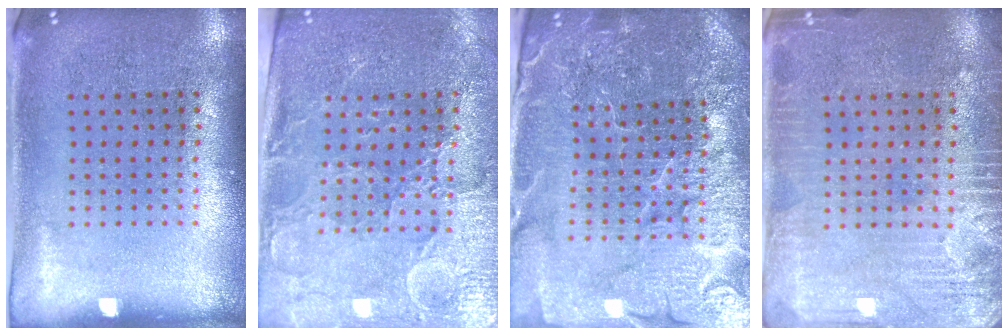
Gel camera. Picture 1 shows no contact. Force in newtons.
{"total": 3.5, "press": 3.3, "slide": 1.1}
{"total": 5.6, "press": 5.1, "slide": 2.3}
{"total": 3.9, "press": 3.9, "slide": 0.5}